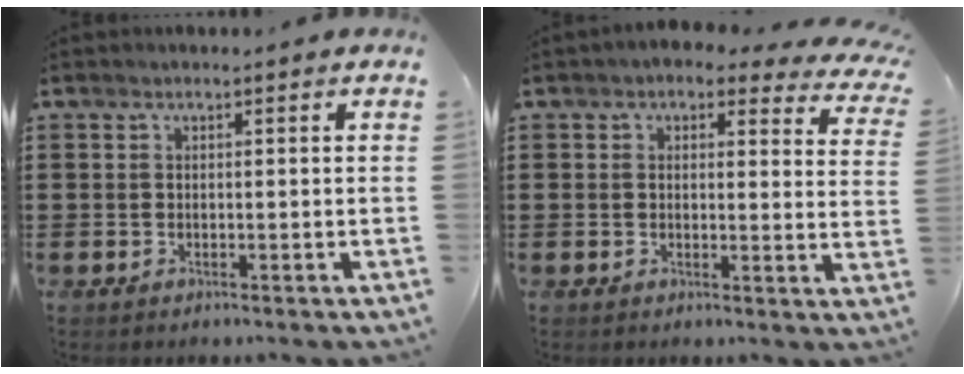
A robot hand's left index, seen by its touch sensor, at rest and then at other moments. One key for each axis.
{"total": 3.1, "fx": 2.3, "fy": 1.5, "fz": 1.4, "tx": -0.031, "ty": -0.007, "tz": 0.038}